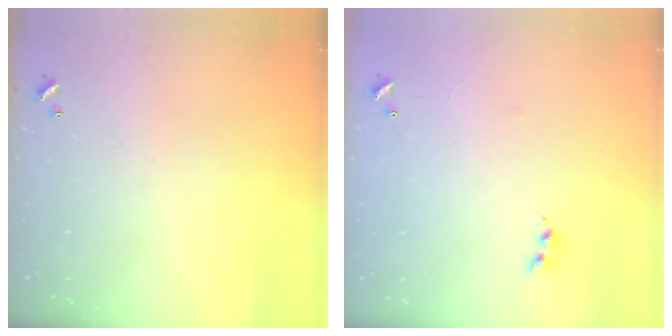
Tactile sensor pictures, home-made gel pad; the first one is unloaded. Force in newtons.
{"total": 7.2, "press": 7.2, "slide": 0.7}